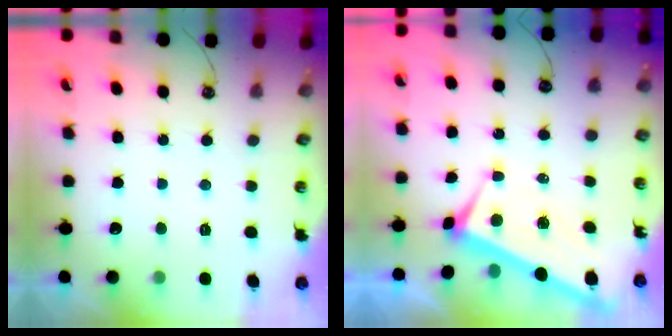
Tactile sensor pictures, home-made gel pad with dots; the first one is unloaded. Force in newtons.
{"total": 2.7, "press": 2.6, "slide": 0.7}